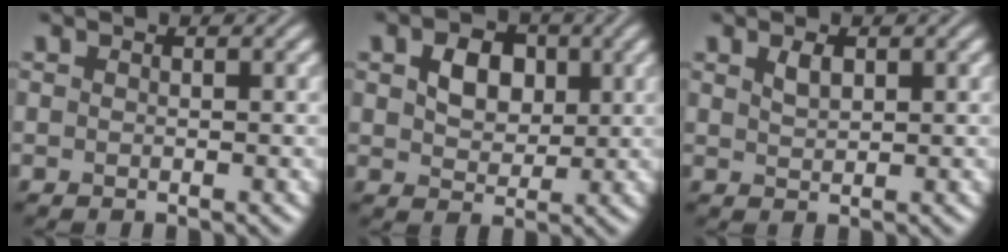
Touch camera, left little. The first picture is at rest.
{"total": 3.7, "force": [1.0, 2.6, 2.4], "torque": [-0.052, 0.004, 0.014]}
{"total": 1.4, "force": [0.8, 0.6, 1.0], "torque": [-0.023, 0.002, 0.018]}